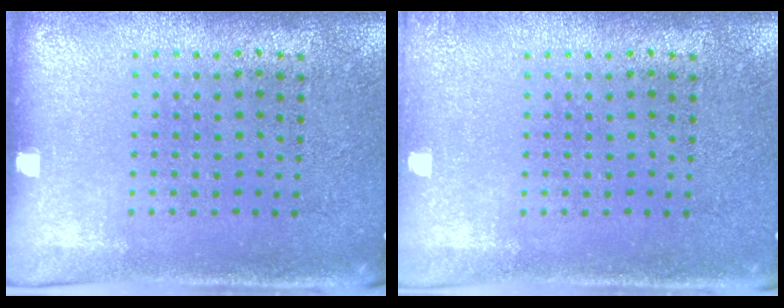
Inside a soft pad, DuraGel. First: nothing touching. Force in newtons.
{"total": 0.9, "press": 0.8, "slide": 0.3}